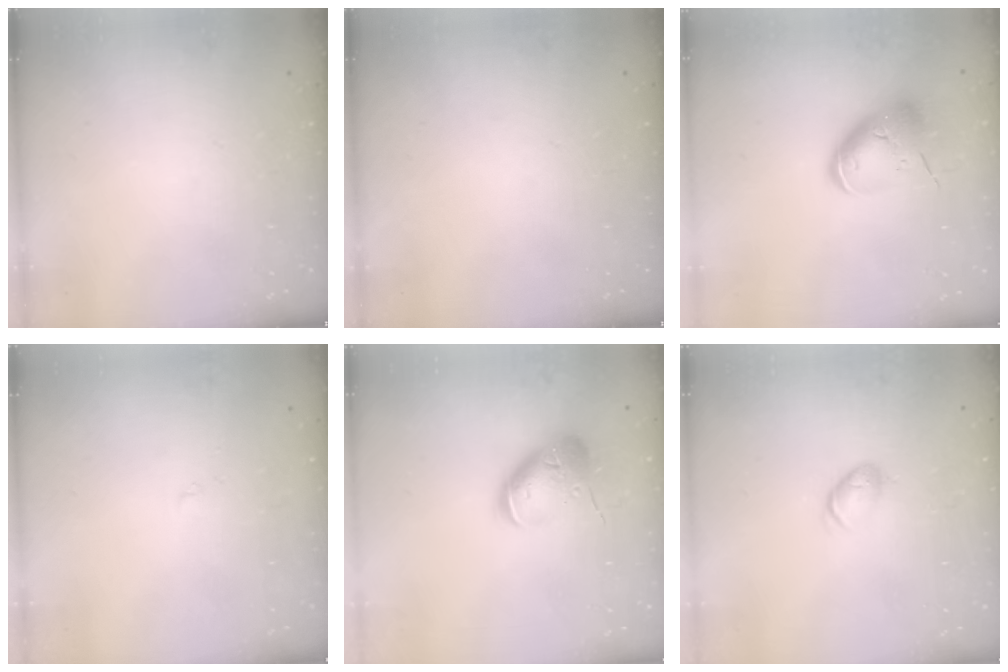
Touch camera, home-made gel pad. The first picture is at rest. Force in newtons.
{"total": 0.0}
{"total": 11.2, "press": 11.0, "slide": 1.9}
{"total": 1.7, "press": 1.7, "slide": 0.3}
{"total": 13.2, "press": 13.1, "slide": 1.8}
{"total": 5.6, "press": 5.6, "slide": 1.0}